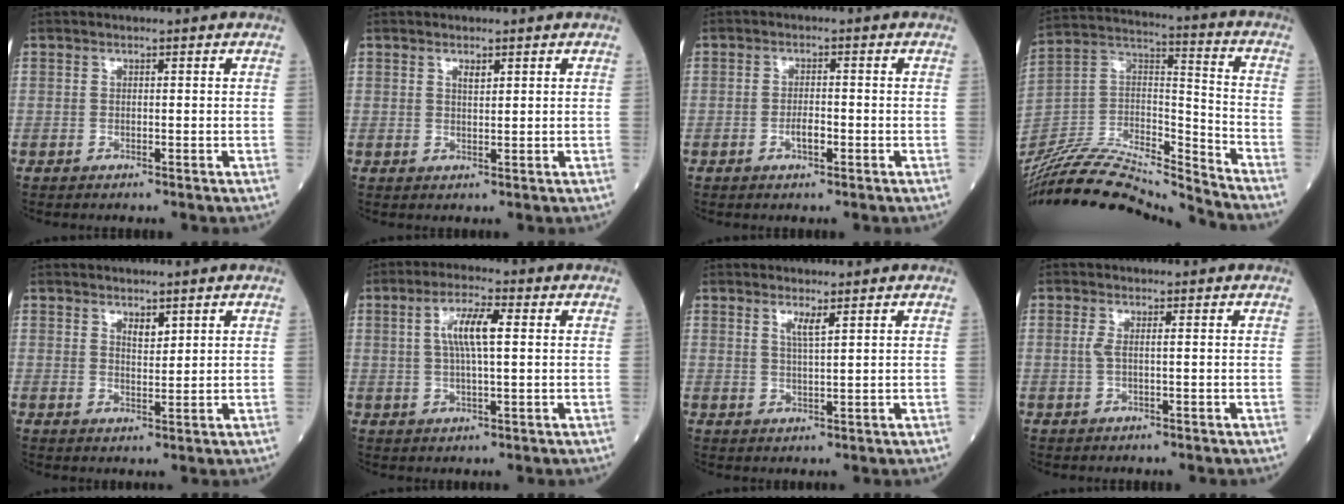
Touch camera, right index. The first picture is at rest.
{"total": 1.3, "force": [0.8, 0.4, 0.9], "torque": [-0.017, -0.002, 0.015]}
{"total": 2.5, "force": [-1.0, 0.7, 2.2], "torque": [-0.039, 0.002, -0.015]}
{"total": 24.0, "force": [-22.8, 1.7, 7.4], "torque": [-0.168, 0.010, -0.393]}
{"total": 2.1, "force": [1.4, 0.8, 1.3], "torque": [-0.022, -0.005, 0.028]}
{"total": 6.6, "force": [1.3, 1.1, 6.4], "torque": [-0.126, 0.010, 0.025]}
{"total": 2.2, "force": [1.3, -0.1, 1.8], "torque": [-0.036, -0.006, 0.026]}
{"total": 1.6, "force": [0.2, 0.2, 1.6], "torque": [-0.042, 0.000, 0.002]}